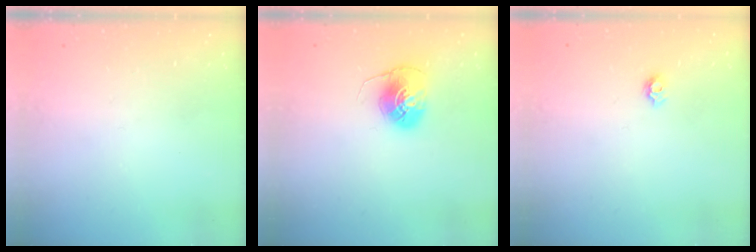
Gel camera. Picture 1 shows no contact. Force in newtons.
{"total": 7.9, "press": 7.9, "slide": 0.3}
{"total": 5.9, "press": 5.8, "slide": 0.7}